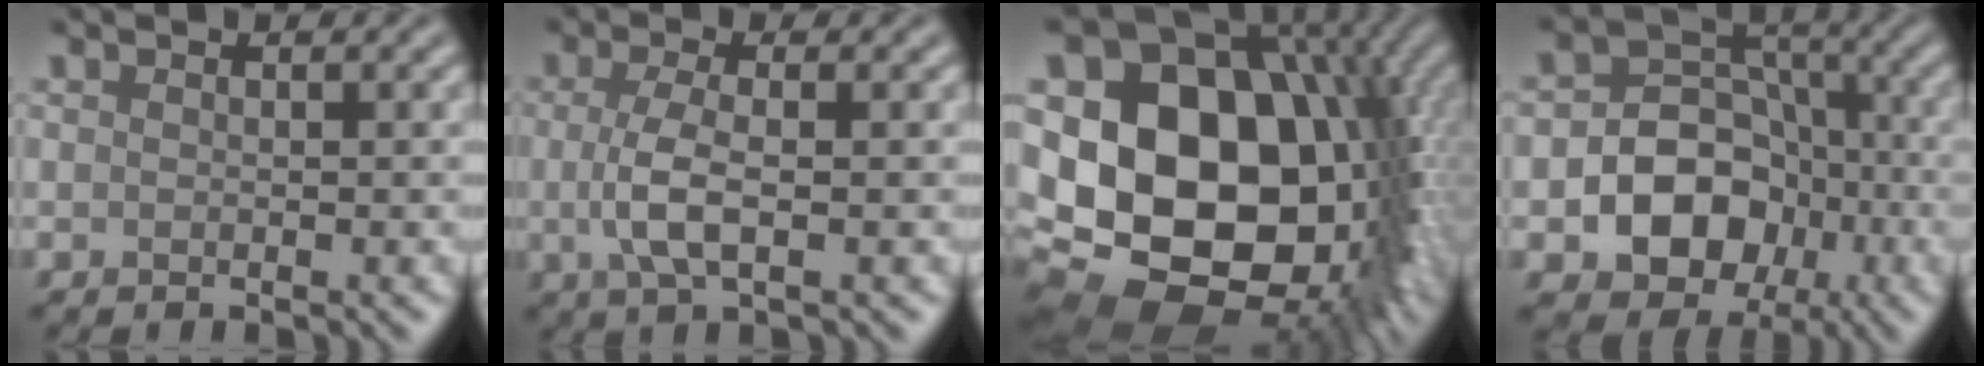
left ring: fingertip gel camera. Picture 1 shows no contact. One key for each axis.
{"total": 3.6, "fx": -0.2, "fy": 1.2, "fz": 3.3, "tx": -0.073, "ty": -0.003, "tz": -0.006}
{"total": 19.8, "fx": 0.1, "fy": 14.4, "fz": 13.6, "tx": -0.192, "ty": -0.009, "tz": 0.041}
{"total": 8.2, "fx": -2.4, "fy": 6.6, "fz": 4.2, "tx": -0.042, "ty": 0.001, "tz": -0.066}